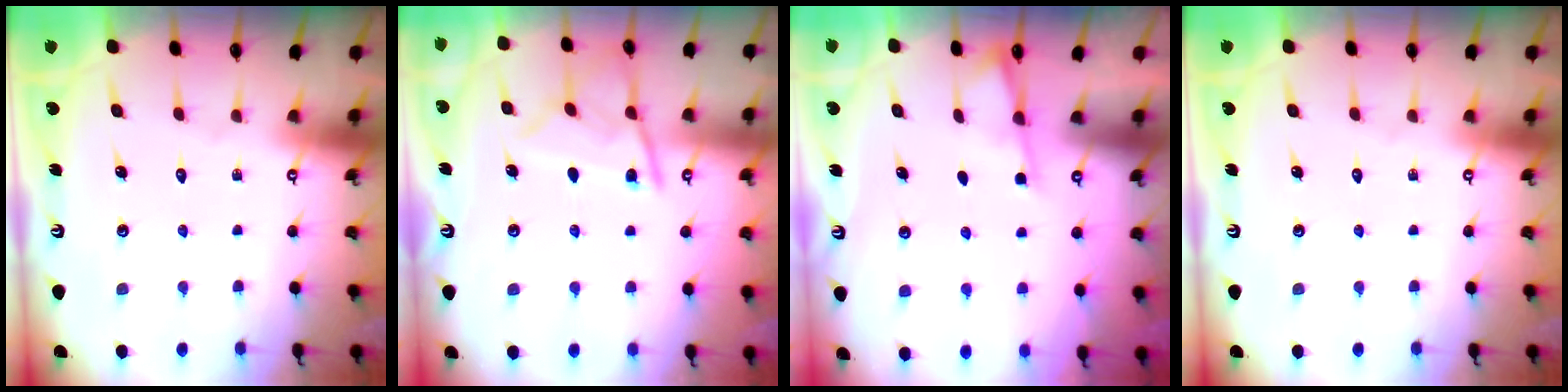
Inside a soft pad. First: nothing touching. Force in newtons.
{"total": 10.6, "press": 10.6, "slide": 1.1}
{"total": 2.4, "press": 2.4, "slide": 0.5}
{"total": 0.0}